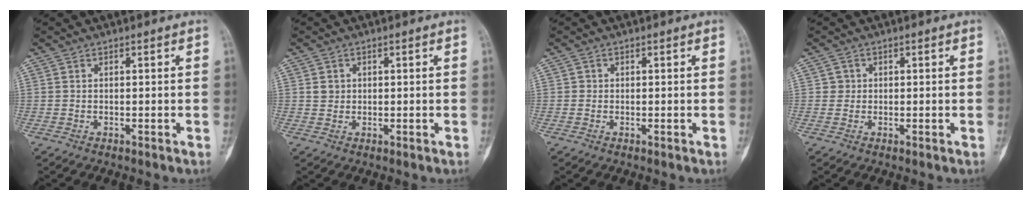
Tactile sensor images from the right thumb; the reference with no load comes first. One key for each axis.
{"total": 1.7, "fx": 0.4, "fy": 1.6, "fz": 0.6, "tx": -0.003, "ty": 0.001, "tz": 0.008}
{"total": 0.6, "fx": -0.1, "fy": 0.6, "fz": 0.1, "tx": 0.002, "ty": 0.003, "tz": -0.003}
{"total": 1.3, "fx": 0.1, "fy": 1.3, "fz": 0.0, "tx": 0.010, "ty": 0.005, "tz": -0.001}